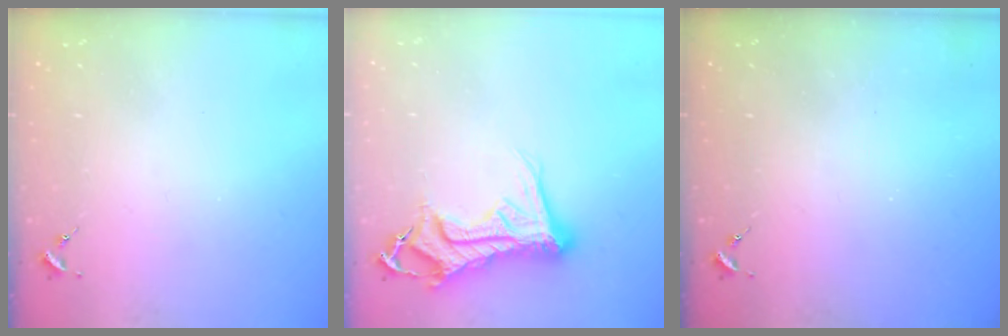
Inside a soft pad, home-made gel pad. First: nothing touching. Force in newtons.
{"total": 14.5, "press": 14.4, "slide": 1.6}
{"total": 0.0}